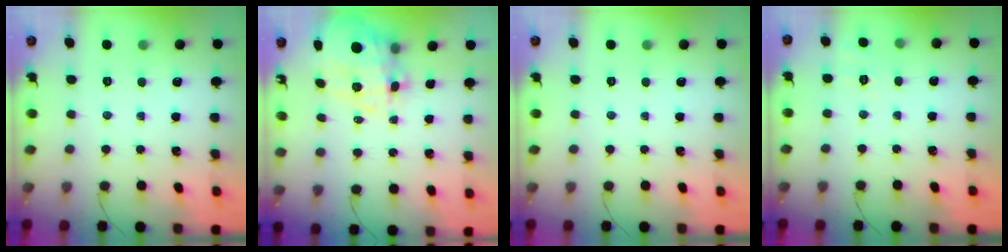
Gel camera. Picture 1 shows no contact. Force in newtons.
{"total": 13.6, "press": 13.3, "slide": 2.9}
{"total": 0.0}
{"total": 1.9, "press": 0.4, "slide": 1.9}